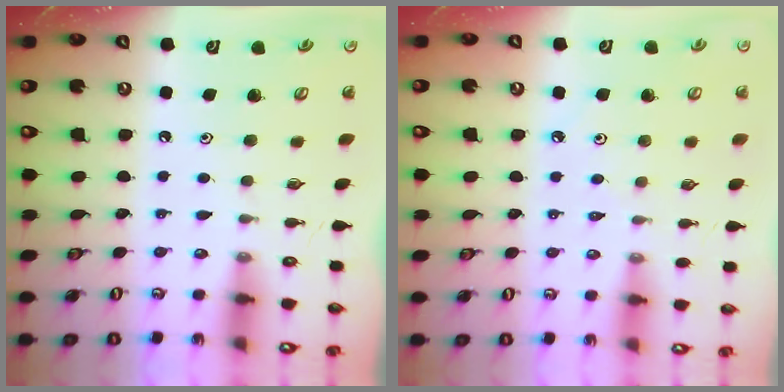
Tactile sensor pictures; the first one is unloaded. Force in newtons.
{"total": 2.7, "press": 2.6, "slide": 0.5}